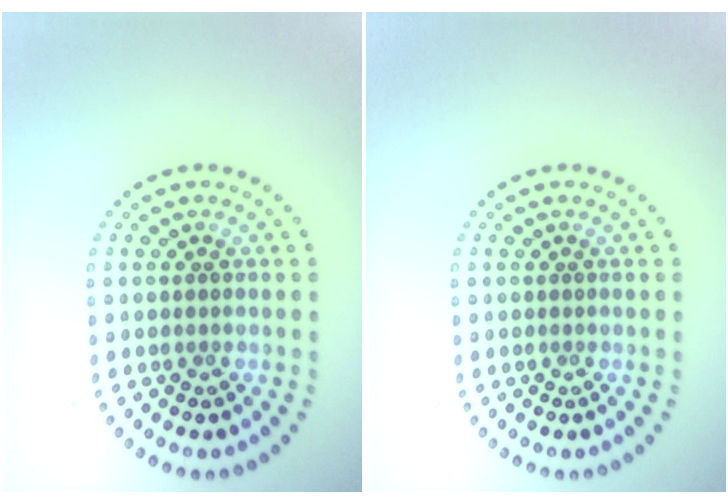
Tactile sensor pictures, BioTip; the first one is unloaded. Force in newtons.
{"total": 0.0}